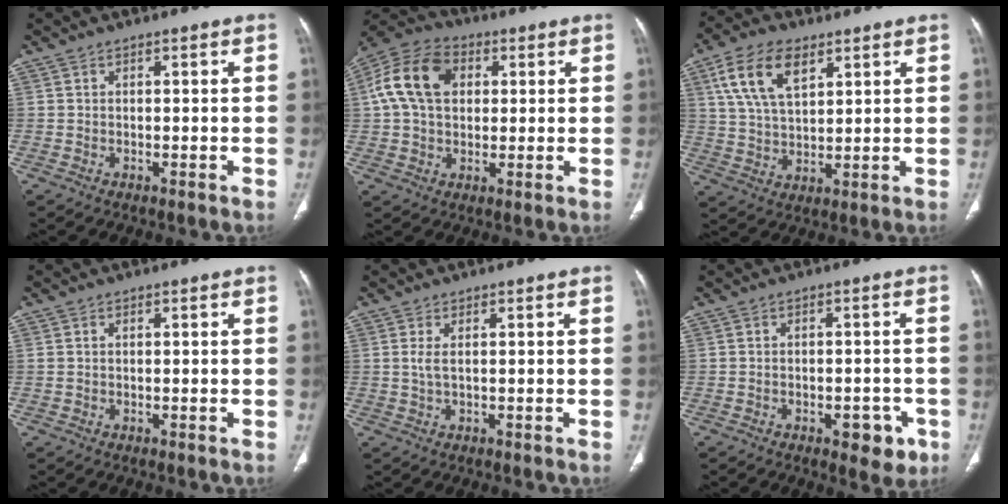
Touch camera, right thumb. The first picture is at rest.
{"total": 13.6, "force": [2.9, 9.6, 9.2], "torque": [-0.162, 0.021, 0.043]}
{"total": 11.9, "force": [5.6, 6.3, 8.4], "torque": [-0.153, -0.010, 0.109]}
{"total": 0.7, "force": [0.2, 0.5, 0.5], "torque": [-0.017, 0.006, 0.007]}
{"total": 2.0, "force": [0.4, 0.6, 1.8], "torque": [-0.048, 0.001, 0.014]}
{"total": 6.0, "force": [-2.8, 3.2, 4.3], "torque": [-0.031, 0.013, -0.031]}